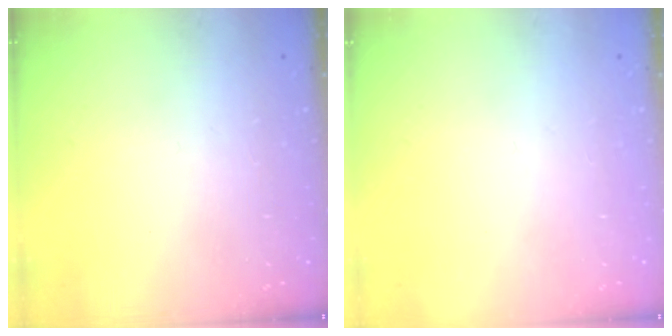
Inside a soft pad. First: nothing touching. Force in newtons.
{"total": 0.0}